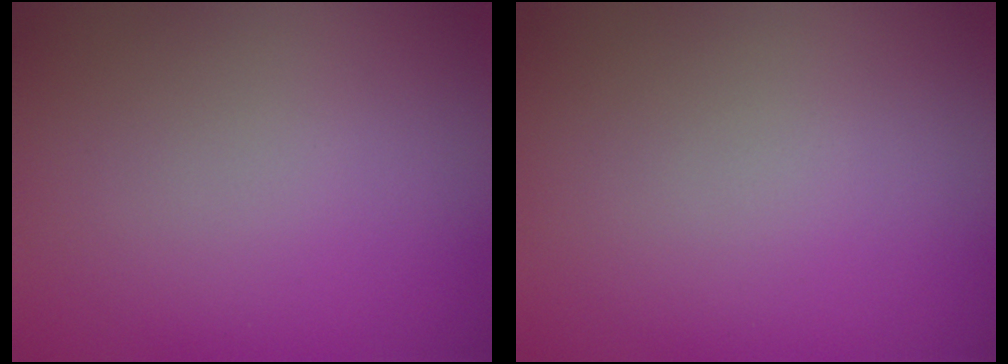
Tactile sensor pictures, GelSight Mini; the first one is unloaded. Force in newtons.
{"total": 0.0}